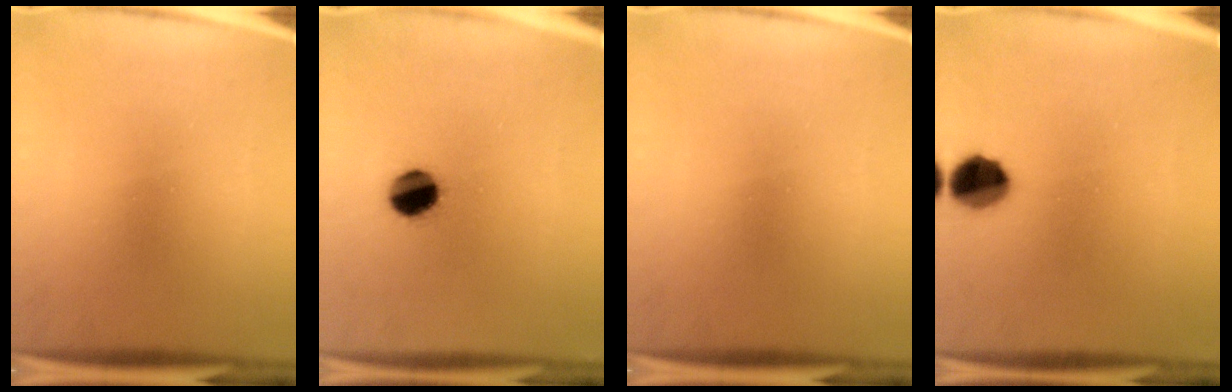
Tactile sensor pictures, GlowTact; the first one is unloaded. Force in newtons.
{"total": 8.3}
{"total": 0.0}
{"total": 8.4}